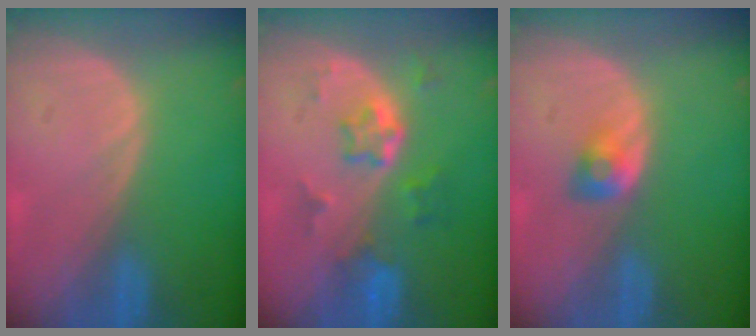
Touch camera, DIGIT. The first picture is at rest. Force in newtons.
{"total": 5.8, "press": 5.2, "slide": 2.5}
{"total": 2.8, "press": 2.5, "slide": 1.3}